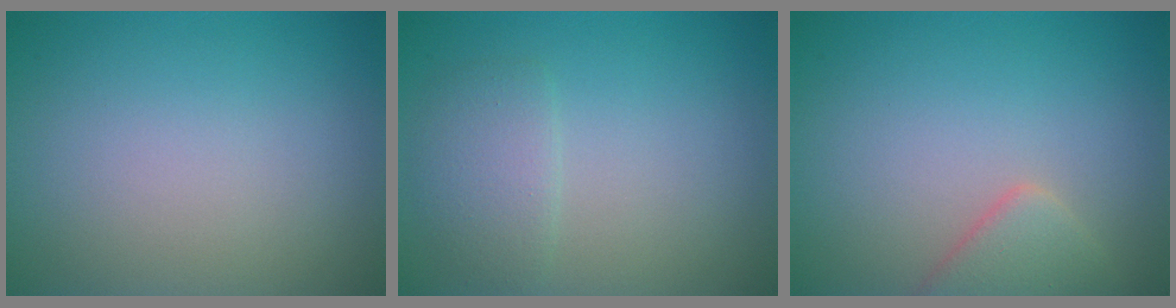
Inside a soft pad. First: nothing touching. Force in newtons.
{"total": 2.3, "press": 2.2, "slide": 0.1}
{"total": 2.8, "press": 2.8, "slide": 0.1}